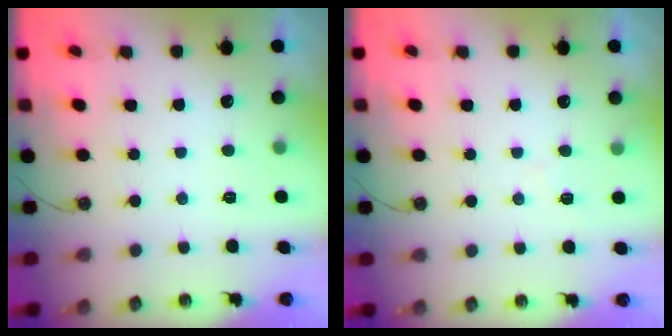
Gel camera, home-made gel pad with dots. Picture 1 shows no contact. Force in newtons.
{"total": 4.9, "press": 4.8, "slide": 0.7}